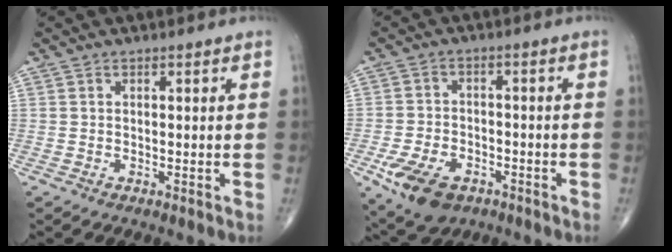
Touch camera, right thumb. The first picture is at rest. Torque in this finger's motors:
{"motor_torque": [1.41, 1.23, 0.81, -0.57, 0.27]}